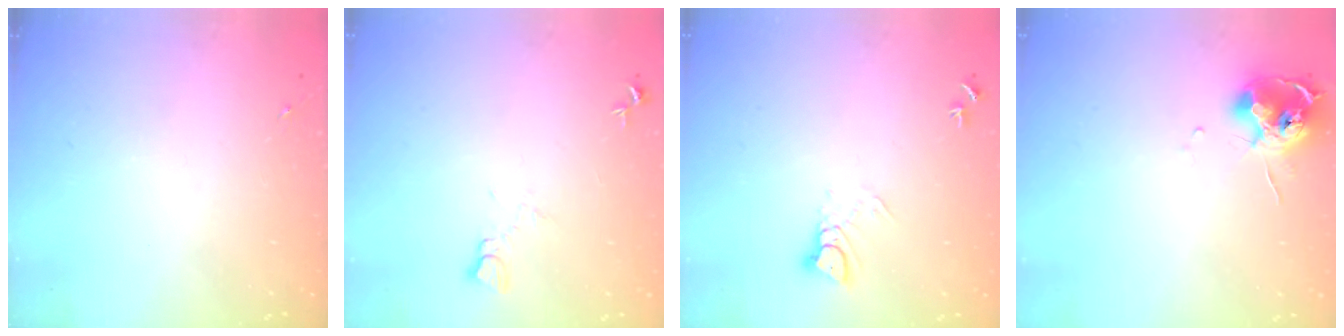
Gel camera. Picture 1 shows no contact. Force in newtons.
{"total": 5.6, "press": 5.5, "slide": 0.6}
{"total": 4.6, "press": 4.5, "slide": 0.5}
{"total": 11.5, "press": 11.4, "slide": 0.6}